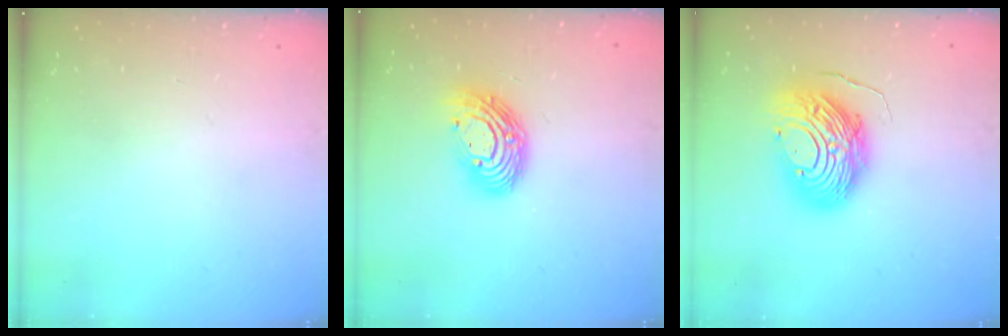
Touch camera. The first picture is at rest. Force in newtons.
{"total": 12.6, "press": 12.6, "slide": 1.2}
{"total": 13.7, "press": 13.6, "slide": 1.3}